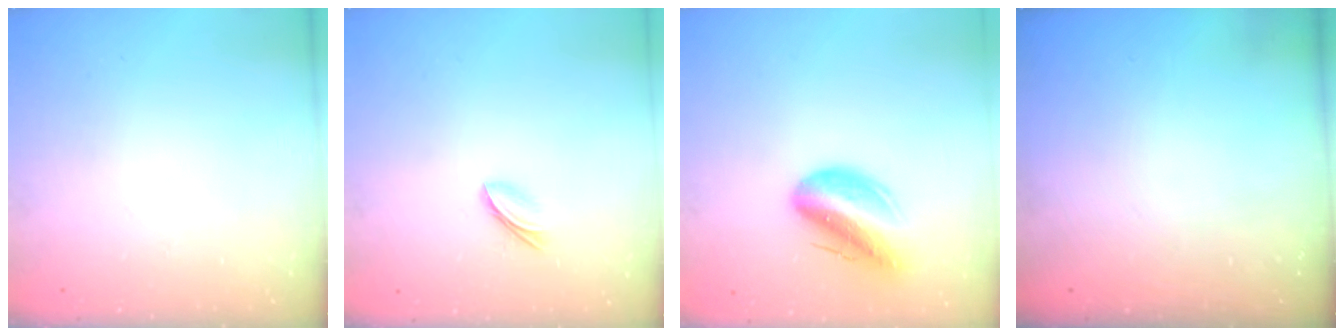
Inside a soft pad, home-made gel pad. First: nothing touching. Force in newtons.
{"total": 3.7, "press": 3.6, "slide": 0.7}
{"total": 14.5, "press": 13.9, "slide": 4.2}
{"total": 0.0}